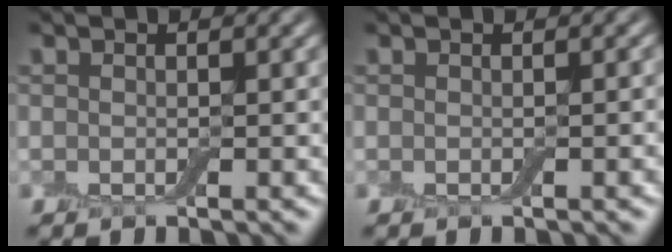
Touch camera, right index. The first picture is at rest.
{"total": 0.8, "force": [-0.2, 0.1, 0.8], "torque": [-0.010, -0.001, -0.002]}